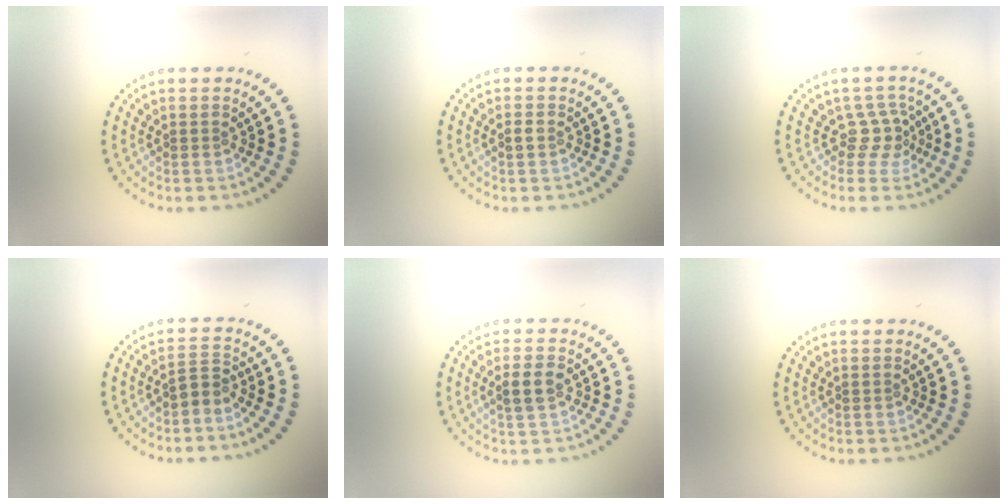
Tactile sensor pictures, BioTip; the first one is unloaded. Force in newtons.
{"total": 0.8, "press": 0.8, "slide": 0.1}
{"total": 2.3, "press": 1.6, "slide": 1.7}
{"total": 1.8, "press": 1.2, "slide": 1.2}
{"total": 2.4, "press": 2.3, "slide": 0.6}
{"total": 0.0}